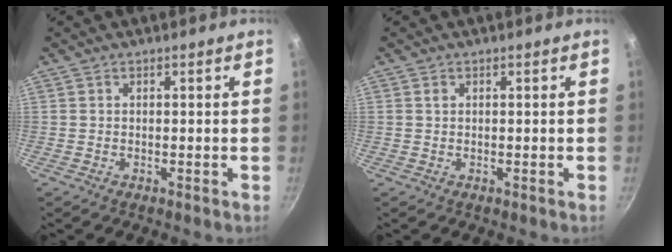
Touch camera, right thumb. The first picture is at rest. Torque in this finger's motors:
{"motor_torque": [0.14, 0.12, 0.45, -0.05, 0.03]}